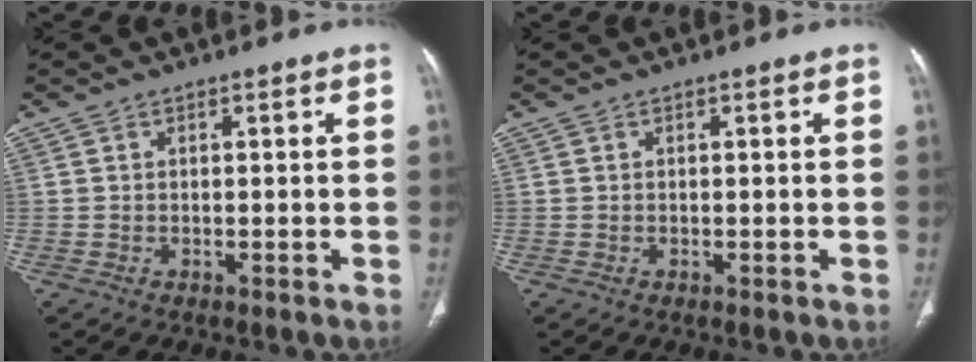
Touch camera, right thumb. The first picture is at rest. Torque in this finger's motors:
{"motor_torque": [0.01, 0.00, -0.03, -0.01, 0.03]}